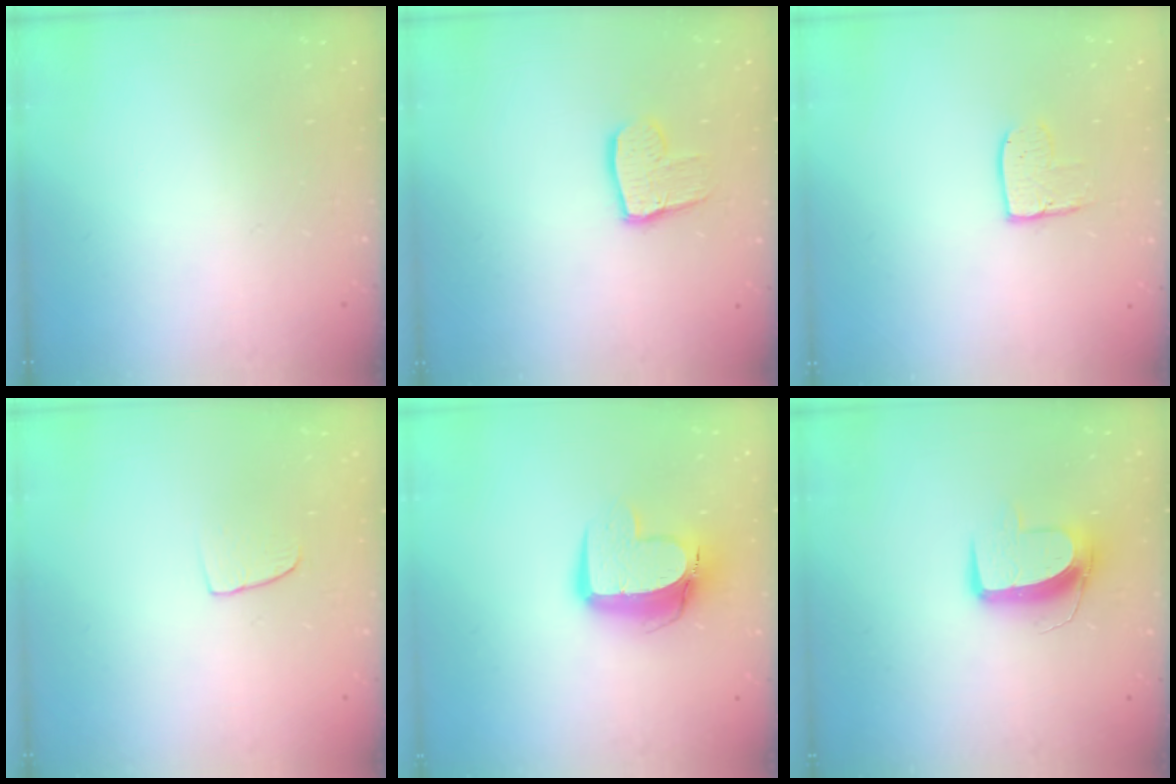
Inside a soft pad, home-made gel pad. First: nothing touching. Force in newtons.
{"total": 10.1, "press": 10.0, "slide": 0.8}
{"total": 8.4, "press": 8.4, "slide": 0.3}
{"total": 5.9, "press": 5.9, "slide": 0.4}
{"total": 11.5, "press": 11.5, "slide": 1.0}
{"total": 10.3, "press": 10.3, "slide": 0.8}